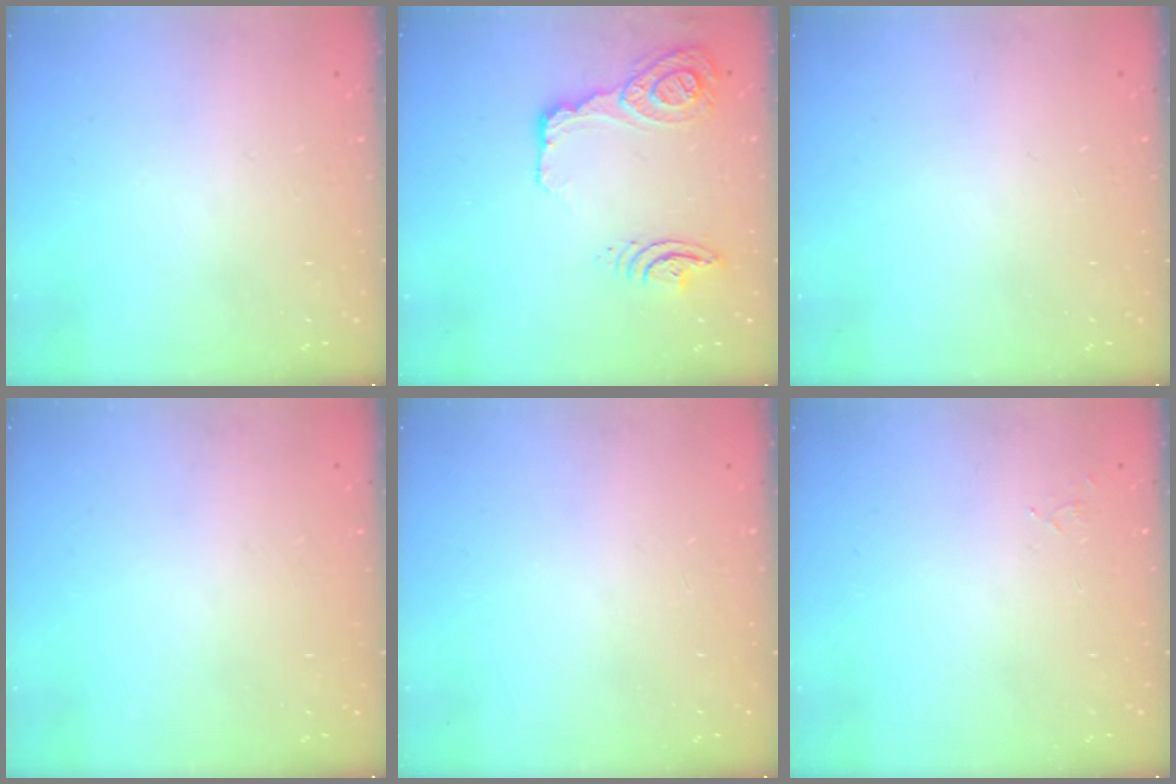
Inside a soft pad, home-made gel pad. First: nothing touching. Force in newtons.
{"total": 30.8, "press": 21.2, "slide": 22.4}
{"total": 0.0}
{"total": 0.0}
{"total": 0.0}
{"total": 5.2, "press": 5.2, "slide": 0.4}